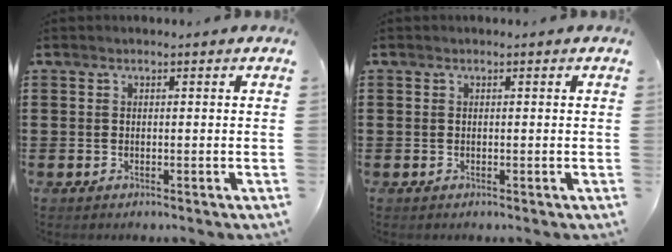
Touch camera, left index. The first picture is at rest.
{"total": 0.0}